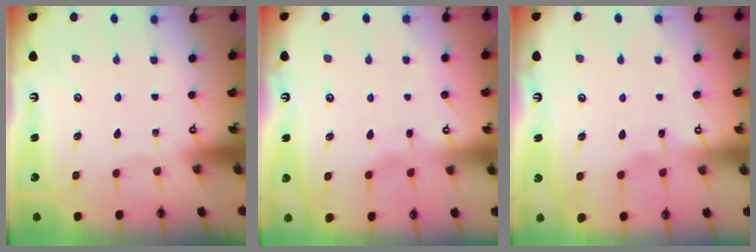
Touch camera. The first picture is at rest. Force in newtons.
{"total": 2.6, "press": 2.6, "slide": 0.3}
{"total": 2.6, "press": 2.6, "slide": 0.3}